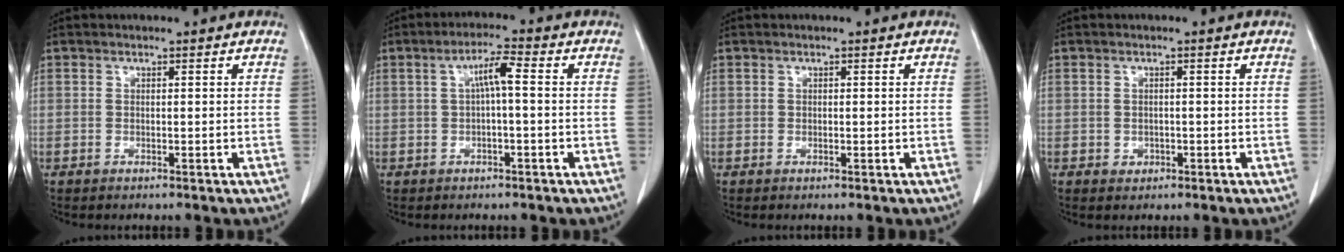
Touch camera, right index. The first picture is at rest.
{"total": 4.5, "force": [0.5, 0.8, 4.4], "torque": [-0.083, 0.016, 0.009]}
{"total": 0.0}
{"total": 2.3, "force": [-0.7, 1.9, 1.0], "torque": [-0.017, 0.004, 0.000]}